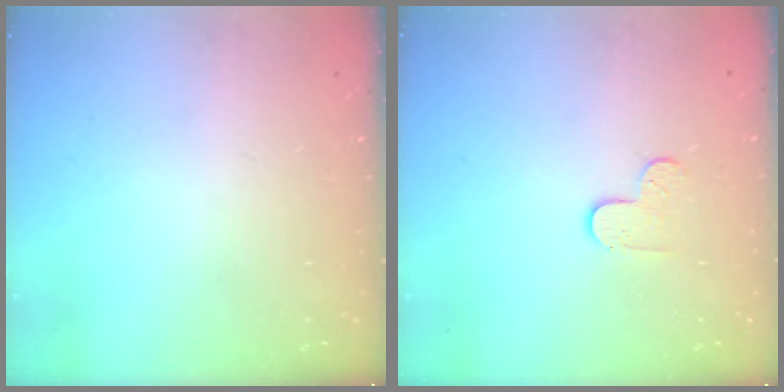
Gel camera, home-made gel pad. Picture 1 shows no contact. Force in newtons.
{"total": 4.3, "press": 4.3, "slide": 0.4}